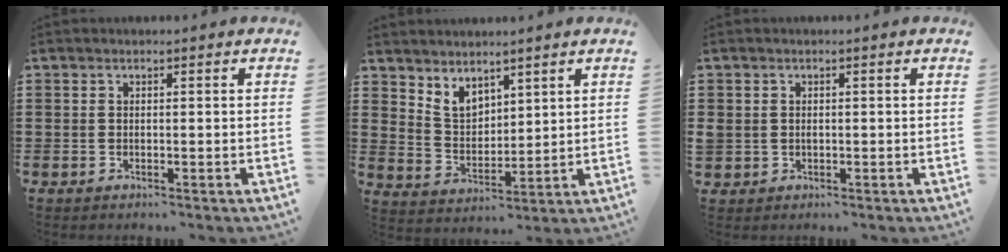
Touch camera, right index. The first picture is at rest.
{"total": 4.6, "force": [3.9, 2.1, 1.1], "torque": [-0.036, -0.009, 0.074]}
{"total": 0.8, "force": [0.2, 0.8, 0.2], "torque": [-0.008, 0.005, 0.002]}